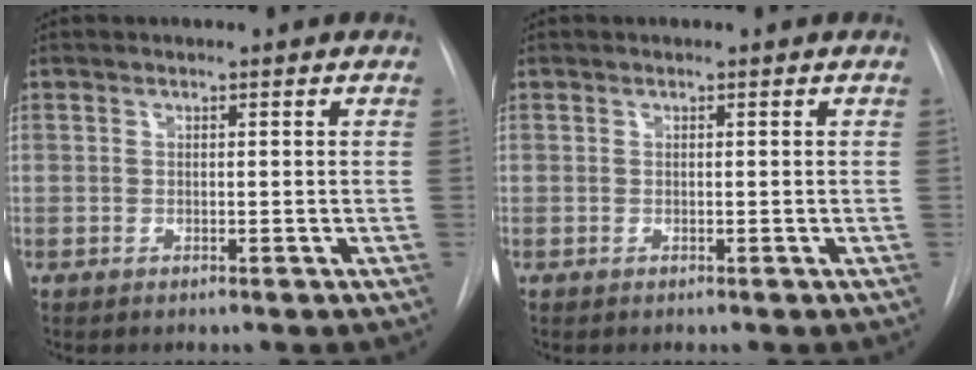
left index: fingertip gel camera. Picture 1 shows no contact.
{"total": 0.0}